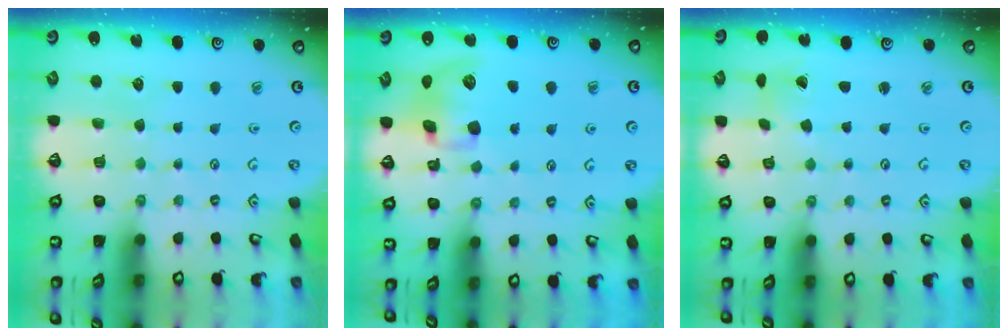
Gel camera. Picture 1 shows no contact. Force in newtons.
{"total": 12.0, "press": 11.8, "slide": 2.0}
{"total": 2.4, "press": 2.4, "slide": 0.3}